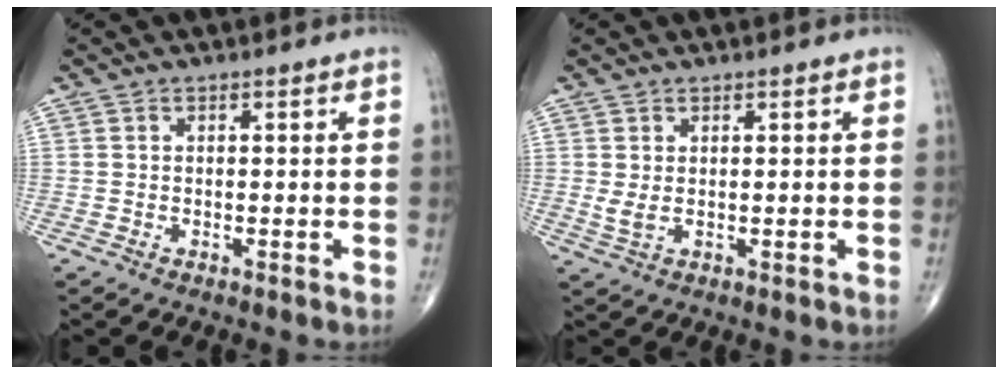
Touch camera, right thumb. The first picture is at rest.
{"total": 2.2, "force": [0.4, 0.9, 1.9], "torque": [-0.043, -0.002, 0.015]}